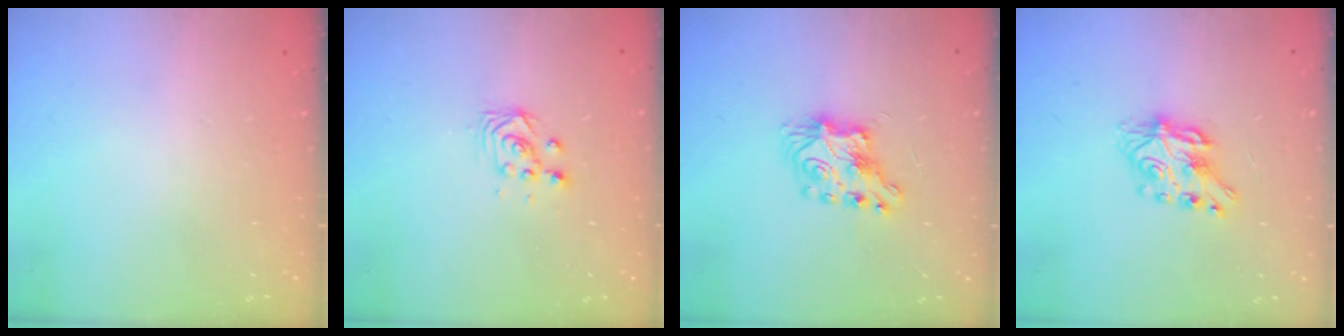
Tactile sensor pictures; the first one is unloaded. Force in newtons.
{"total": 2.9, "press": 2.9, "slide": 0.4}
{"total": 8.2, "press": 8.1, "slide": 0.8}
{"total": 7.1, "press": 7.1, "slide": 0.2}